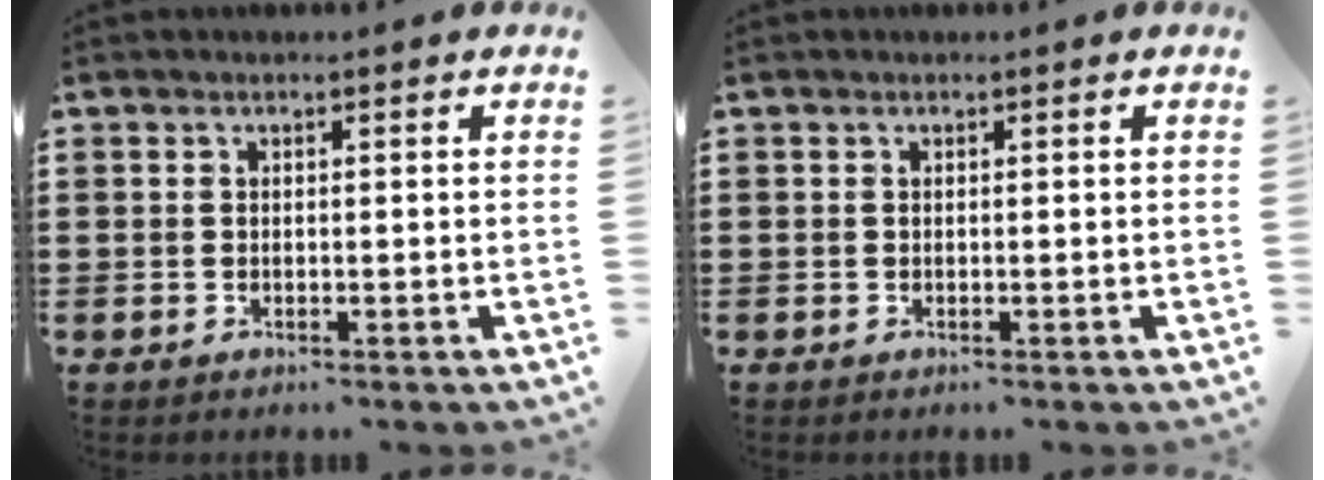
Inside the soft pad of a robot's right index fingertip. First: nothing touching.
{"total": 0.0}